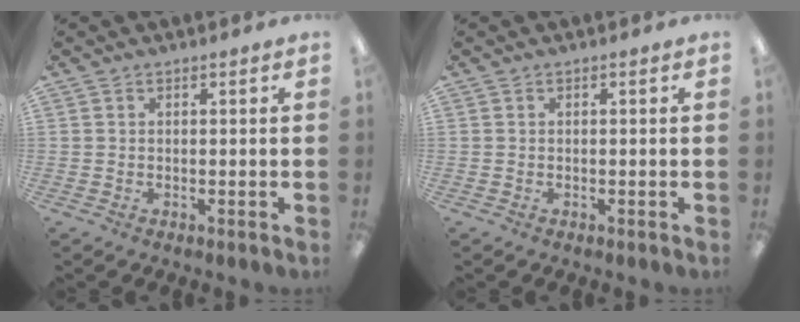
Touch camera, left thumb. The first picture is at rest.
{"total": 0.0}